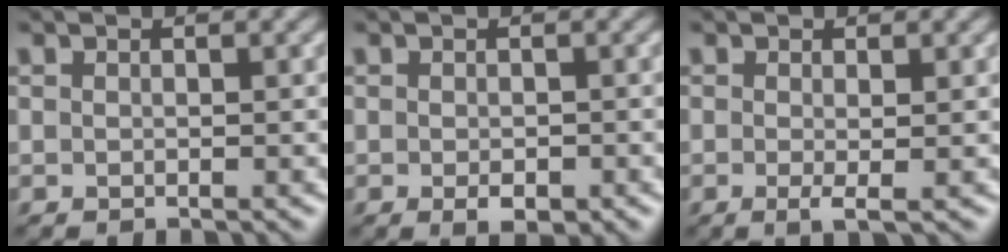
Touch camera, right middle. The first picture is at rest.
{"total": 1.9, "force": [-0.8, 1.0, 1.5], "torque": [-0.023, -0.005, -0.009]}
{"total": 1.5, "force": [-0.2, 0.2, 1.5], "torque": [-0.029, -0.008, -0.004]}